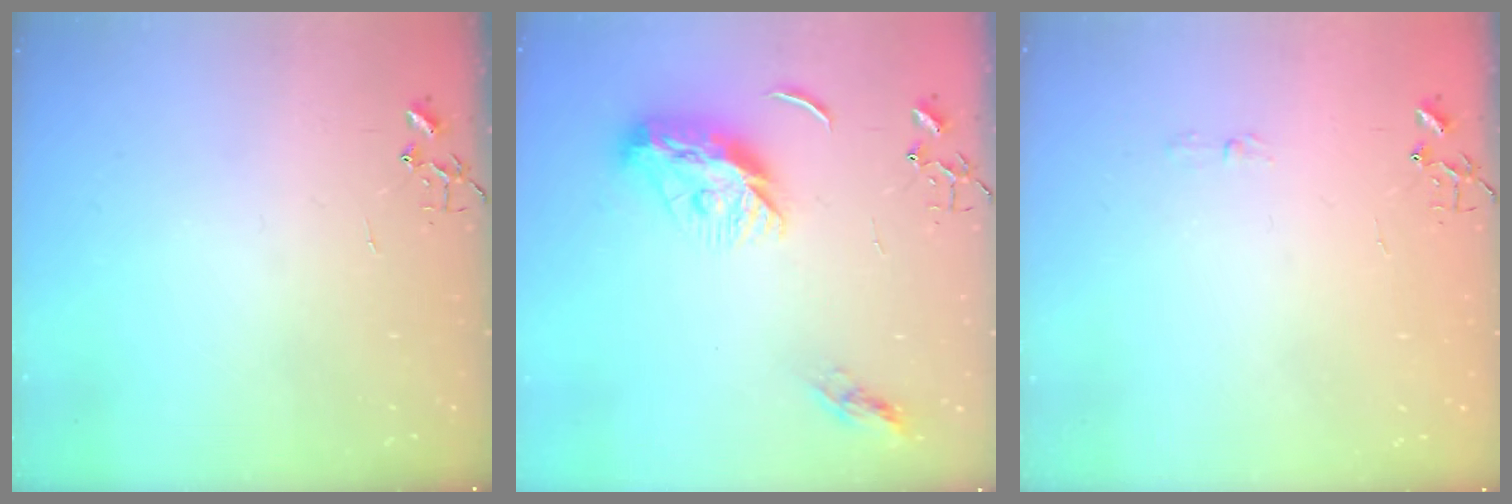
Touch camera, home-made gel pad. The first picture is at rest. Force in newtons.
{"total": 12.0, "press": 12.0, "slide": 0.3}
{"total": 2.9, "press": 2.9, "slide": 0.5}